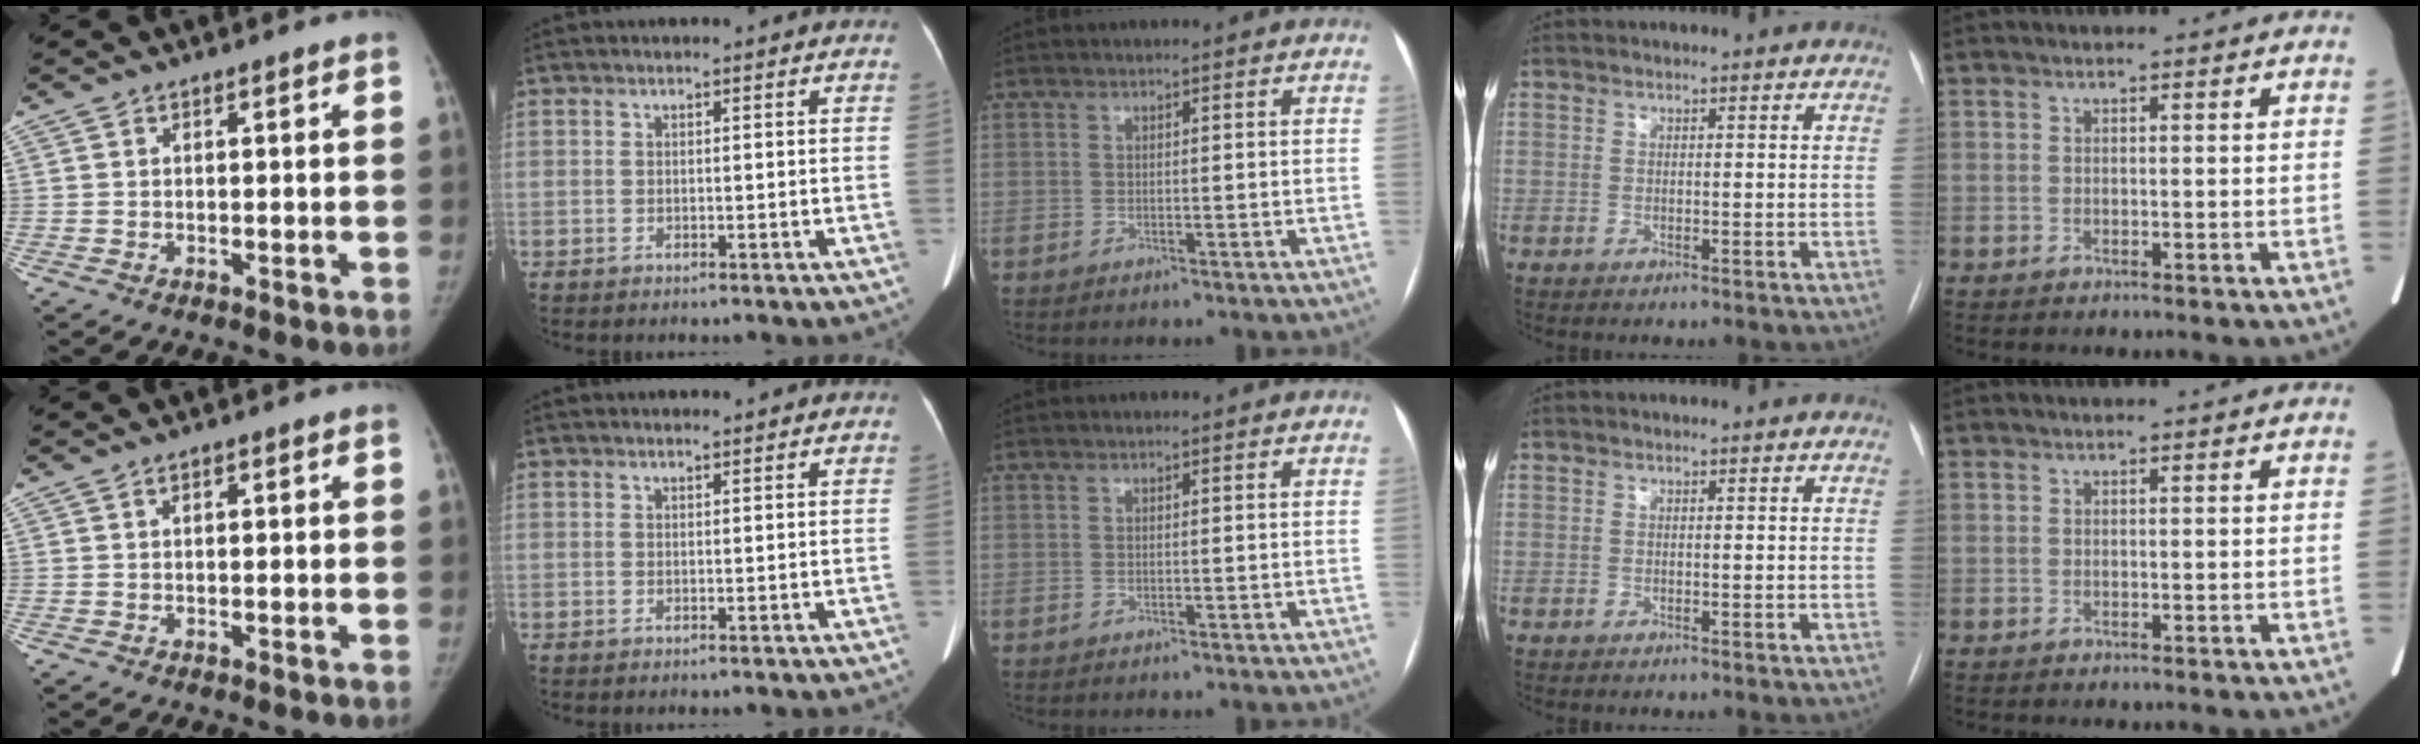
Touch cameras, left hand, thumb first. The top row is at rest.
{"thumb": {"total": 1.2, "force": [0.1, 0.7, 0.9], "torque": [-0.011, 0.004, -0.001]}, "index": {"total": 0.8, "force": [0.7, 0.0, 0.2], "torque": [-0.004, -0.006, 0.013]}}